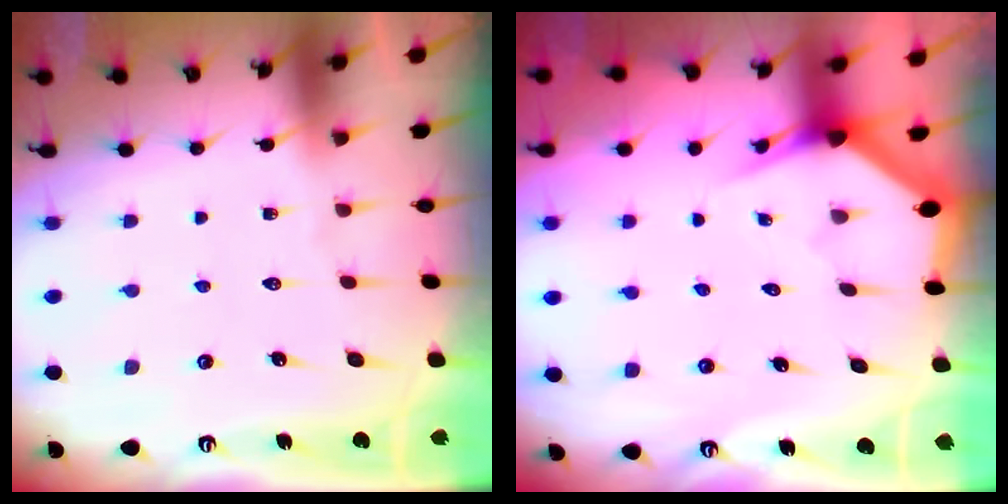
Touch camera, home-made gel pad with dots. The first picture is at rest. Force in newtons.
{"total": 2.7, "press": 2.7, "slide": 0.1}